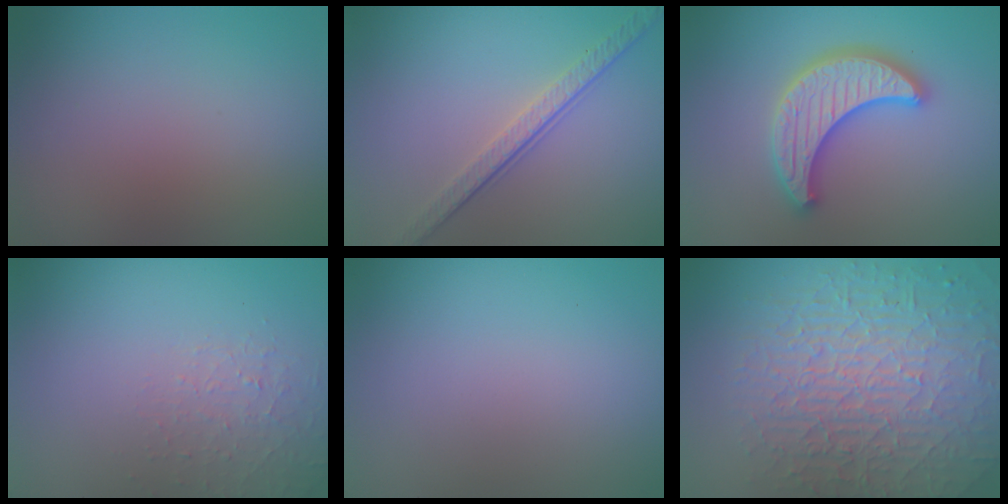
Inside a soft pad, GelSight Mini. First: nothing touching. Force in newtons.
{"total": 3.9, "press": 2.8, "slide": 2.7}
{"total": 5.3, "press": 5.2, "slide": 0.9}
{"total": 1.3, "press": 0.4, "slide": 1.2}
{"total": 0.0}
{"total": 9.8, "press": 6.3, "slide": 7.5}